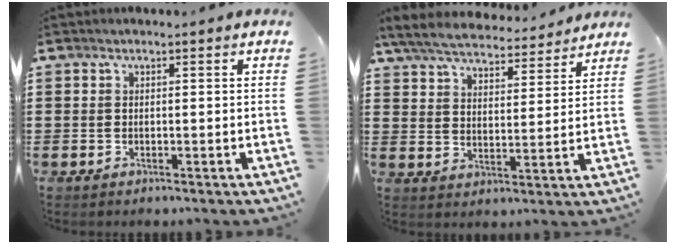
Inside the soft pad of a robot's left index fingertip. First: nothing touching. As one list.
[{"total": 5.9, "force": [5.6, 0.7, 1.6], "torque": [-0.057, -0.034, 0.095]}]